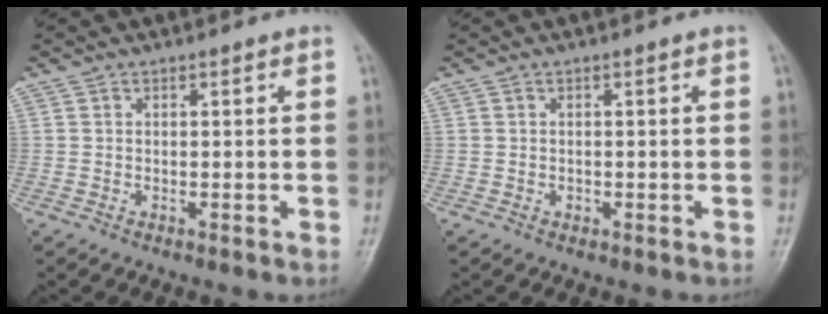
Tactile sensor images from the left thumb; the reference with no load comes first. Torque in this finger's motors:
{"motor_torque": [-0.15, -0.01, -0.10, -0.13, -0.01]}